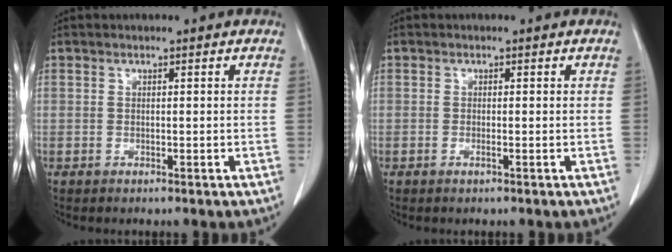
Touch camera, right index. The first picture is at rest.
{"total": 0.6, "force": [-0.3, 0.0, 0.5], "torque": [-0.010, -0.001, -0.004]}